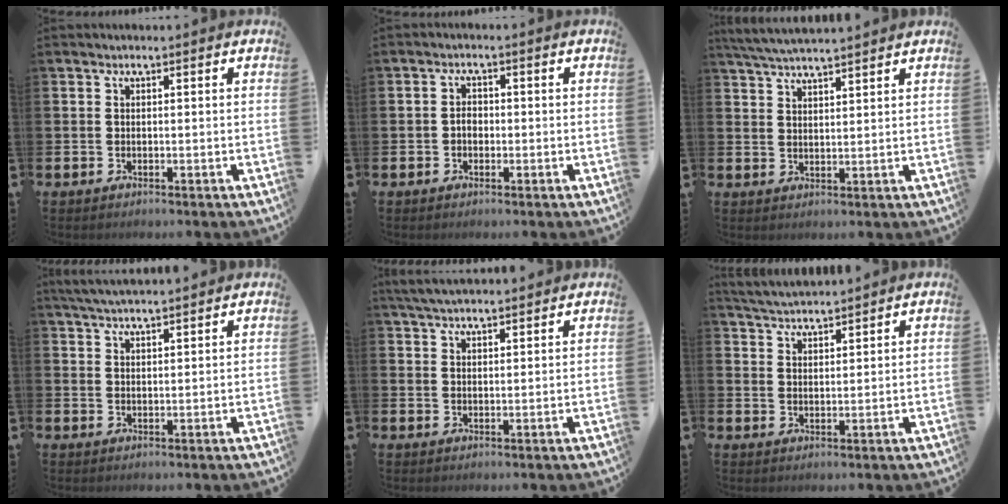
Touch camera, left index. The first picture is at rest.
{"total": 1.9, "force": [-0.4, 1.4, 1.2], "torque": [-0.011, 0.001, -0.011]}
{"total": 4.3, "force": [4.2, 0.0, 1.1], "torque": [-0.042, -0.013, 0.077]}
{"total": 3.8, "force": [3.6, 0.0, 0.9], "torque": [-0.028, -0.010, 0.067]}
{"total": 4.2, "force": [4.0, 0.7, 1.1], "torque": [-0.024, -0.013, 0.073]}
{"total": 3.8, "force": [3.8, 0.1, 0.2], "torque": [-0.025, -0.017, 0.070]}